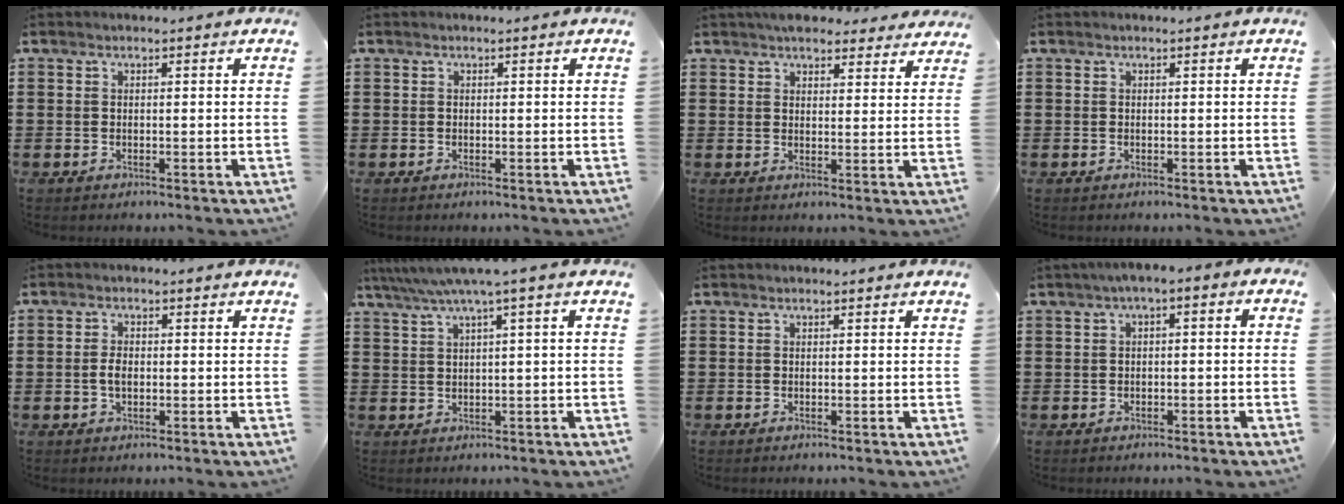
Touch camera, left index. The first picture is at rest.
{"total": 0.0}
{"total": 4.5, "force": [4.2, 1.4, 1.0], "torque": [-0.024, -0.009, 0.078]}
{"total": 0.0}
{"total": 2.3, "force": [-0.2, 1.2, 1.9], "torque": [-0.046, 0.001, -0.008]}
{"total": 3.7, "force": [1.5, -0.5, 3.4], "torque": [-0.068, -0.008, 0.022]}
{"total": 0.0}
{"total": 2.4, "force": [-1.9, 0.6, 1.4], "torque": [-0.026, 0.005, -0.042]}